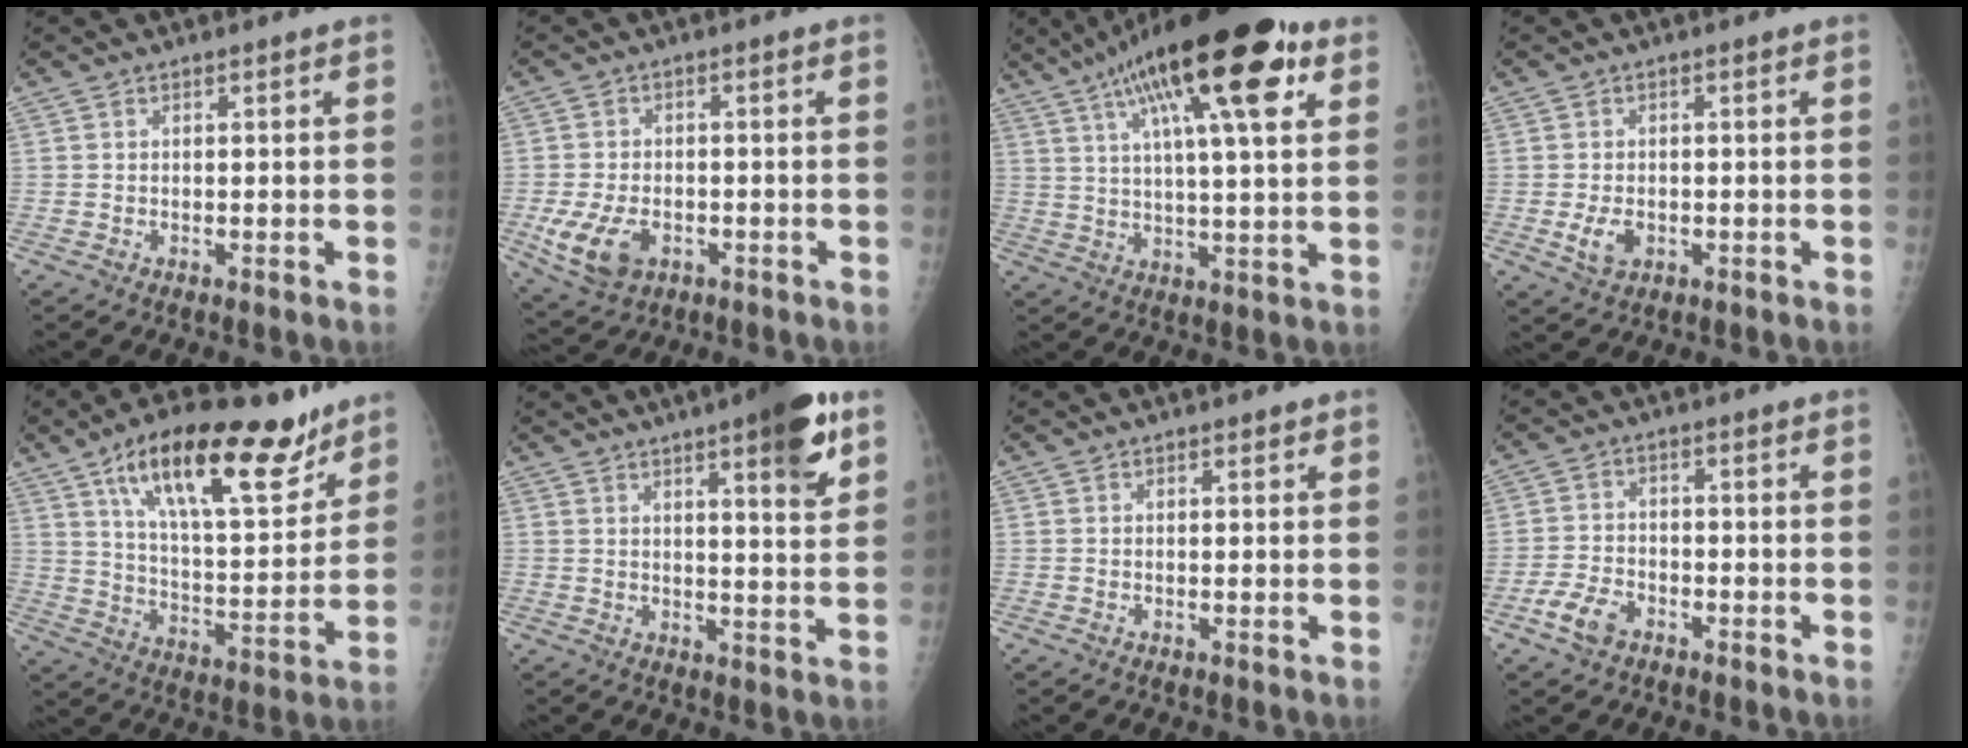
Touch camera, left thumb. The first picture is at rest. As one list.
[{"total": 8.6, "force": [-2.8, 5.6, 5.8], "torque": [-0.112, 0.003, -0.040]}, {"total": 23.1, "force": [11.4, 6.2, 19.1], "torque": [-0.302, 0.000, 0.177]}, {"total": 3.8, "force": [-0.9, 2.6, 2.6], "torque": [-0.048, -0.002, -0.011]}, {"total": 23.5, "force": [14.5, 8.6, 16.4], "torque": [-0.225, -0.055, 0.242]}, {"total": 11.8, "force": [6.5, 2.4, 9.6], "torque": [-0.114, -0.029, 0.083]}, {"total": 0.9, "force": [0.6, 0.5, 0.4], "torque": [0.003, -0.002, 0.004]}, {"total": 5.3, "force": [-3.1, 3.2, 2.9], "torque": [-0.057, 0.015, -0.058]}]